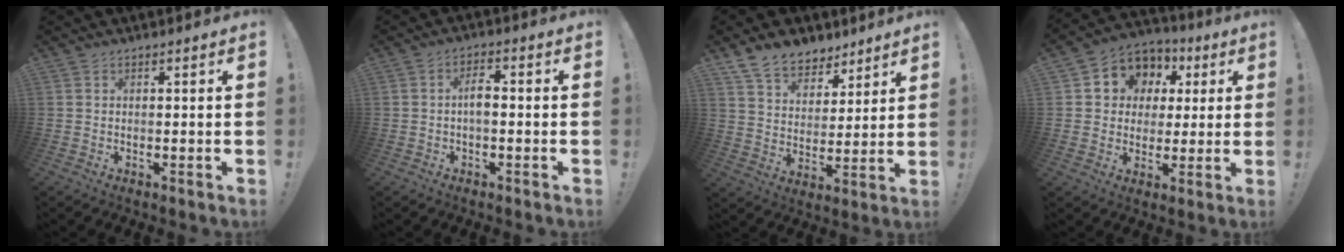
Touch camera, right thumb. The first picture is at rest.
{"total": 4.3, "force": [-0.3, 1.9, 3.9], "torque": [-0.069, 0.001, -0.010]}
{"total": 11.6, "force": [9.0, 6.8, 3.0], "torque": [-0.062, -0.061, 0.175]}
{"total": 8.7, "force": [1.8, 8.1, 2.7], "torque": [-0.032, -0.013, 0.039]}